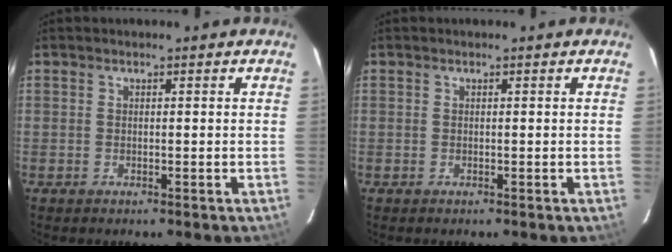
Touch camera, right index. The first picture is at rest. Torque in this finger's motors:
{"motor_torque": [0.00, 0.00, 0.01, 0.00]}